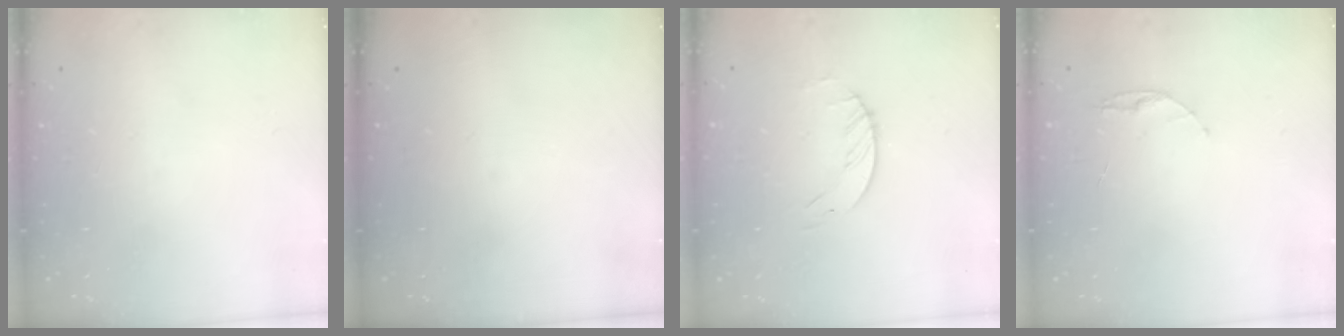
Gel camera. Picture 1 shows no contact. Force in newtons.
{"total": 0.0}
{"total": 1.6, "press": 1.6, "slide": 0.2}
{"total": 4.5, "press": 4.4, "slide": 0.4}